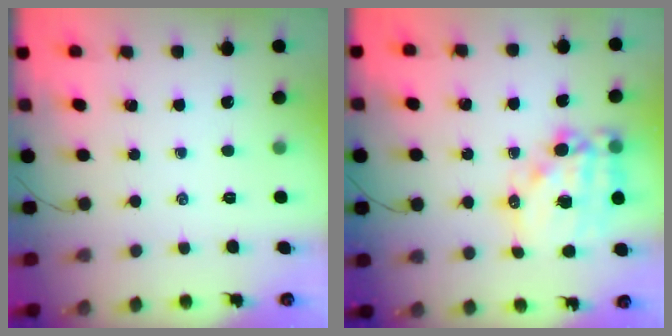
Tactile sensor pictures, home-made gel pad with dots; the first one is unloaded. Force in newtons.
{"total": 15.4, "press": 15.2, "slide": 2.3}